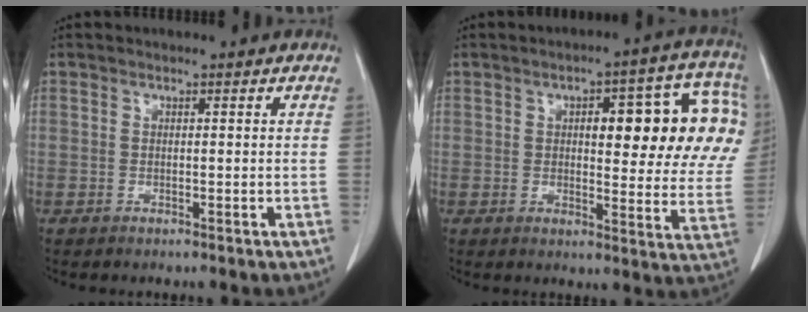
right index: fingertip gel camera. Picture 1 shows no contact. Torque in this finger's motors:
{"motor_torque": [1.25, 0.89, 0.39, 0.10]}